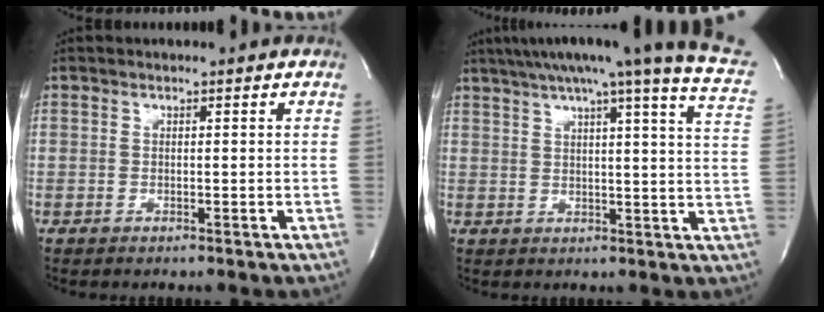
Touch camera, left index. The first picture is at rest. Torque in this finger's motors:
{"motor_torque": [0.24, -0.25, 0.50, 0.10]}